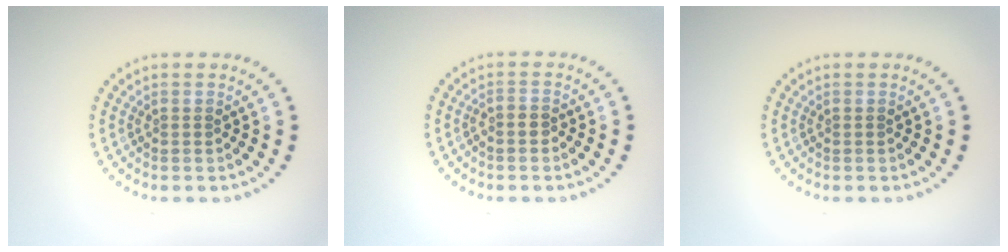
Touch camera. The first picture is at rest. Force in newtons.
{"total": 0.8, "press": 0.6, "slide": 0.5}
{"total": 0.0}